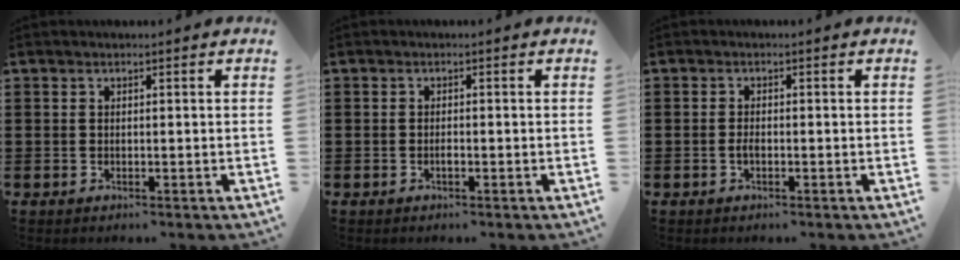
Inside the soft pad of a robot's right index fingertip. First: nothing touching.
{"total": 0.8, "force": [-0.4, 0.2, 0.6], "torque": [-0.014, -0.004, -0.006]}
{"total": 1.1, "force": [-0.4, 0.4, 1.0], "torque": [-0.020, -0.004, -0.006]}